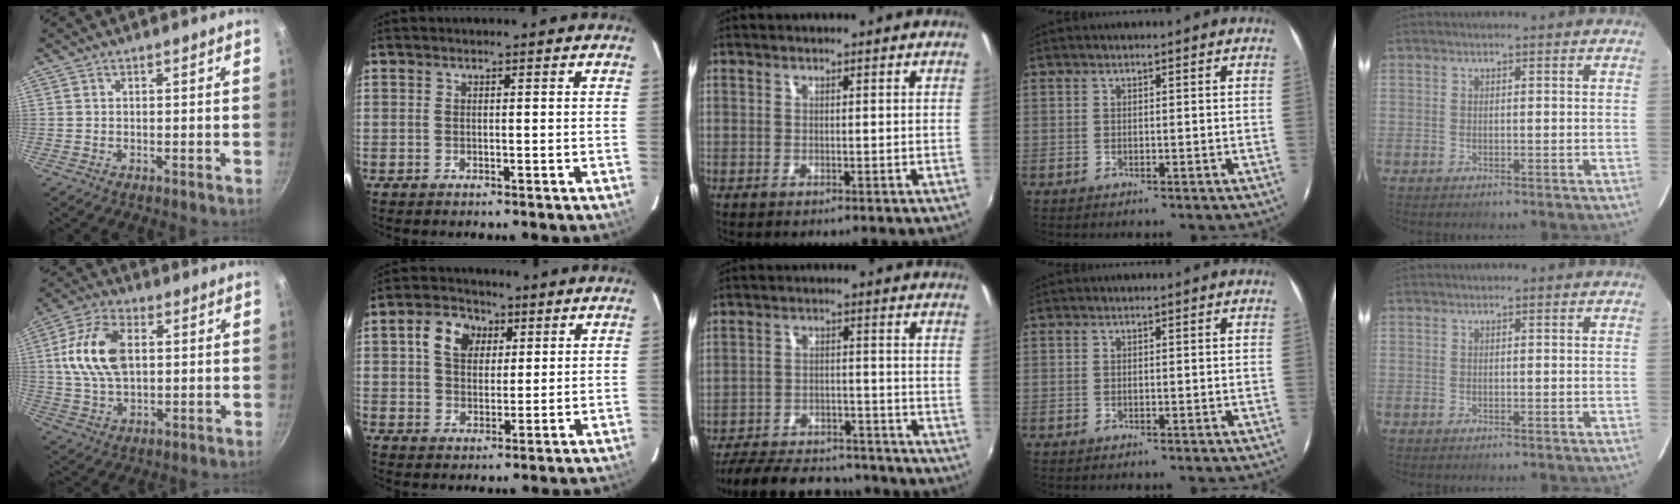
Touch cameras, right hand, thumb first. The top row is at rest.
{"thumb": {"total": 13.2, "force": [2.1, 7.9, 10.3], "torque": [-0.186, 0.011, 0.033]}, "index": {"total": 7.7, "force": [2.9, 5.7, 4.4], "torque": [-0.080, 0.025, 0.050]}, "middle": {"total": 19.9, "force": [-17.0, 6.6, 7.9], "torque": [-0.171, -0.002, -0.237]}}